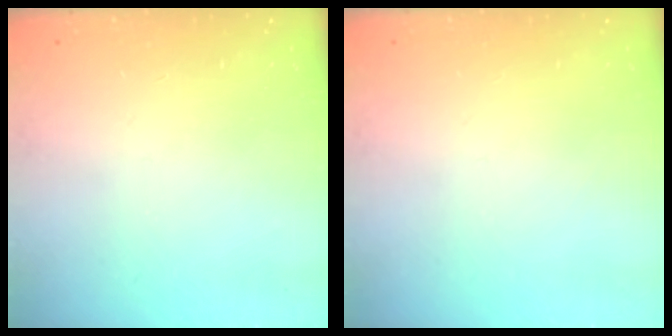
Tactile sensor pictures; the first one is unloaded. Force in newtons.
{"total": 0.0}